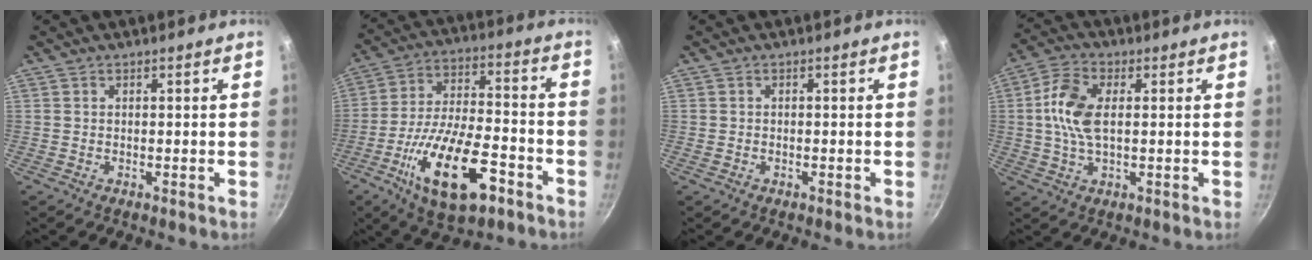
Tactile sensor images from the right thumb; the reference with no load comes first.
{"total": 19.4, "force": [-8.8, 8.0, 15.2], "torque": [-0.266, 0.032, -0.155]}
{"total": 0.6, "force": [-0.3, 0.4, 0.3], "torque": [-0.008, 0.003, -0.005]}
{"total": 9.1, "force": [1.0, 4.7, 7.7], "torque": [-0.159, 0.015, 0.013]}